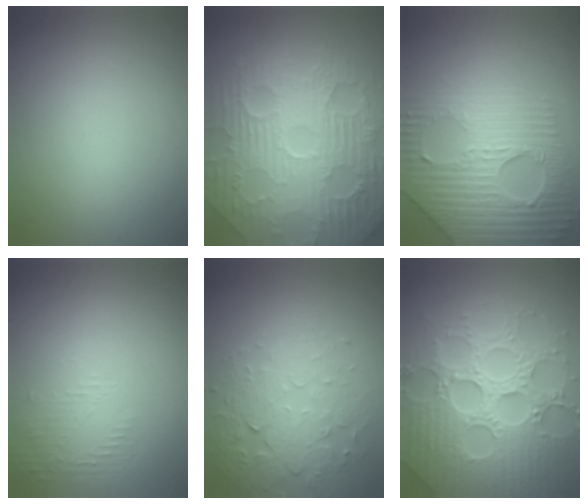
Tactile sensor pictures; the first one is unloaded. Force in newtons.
{"total": 11.7, "press": 7.5, "slide": 9.0}
{"total": 9.0, "press": 6.2, "slide": 6.6}
{"total": 1.3, "press": 0.0, "slide": 1.3}
{"total": 5.4, "press": 3.7, "slide": 3.9}
{"total": 8.0, "press": 7.8, "slide": 1.7}